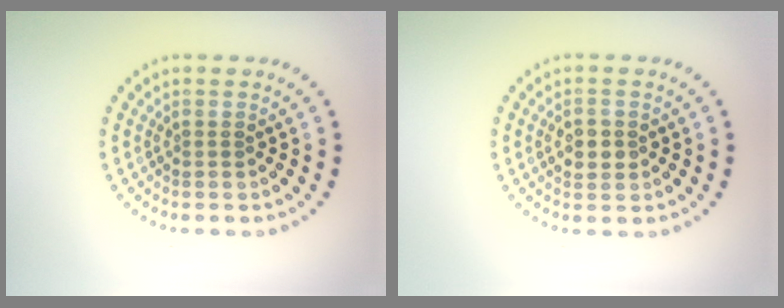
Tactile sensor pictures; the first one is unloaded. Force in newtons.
{"total": 2.4, "press": 2.4, "slide": 0.1}